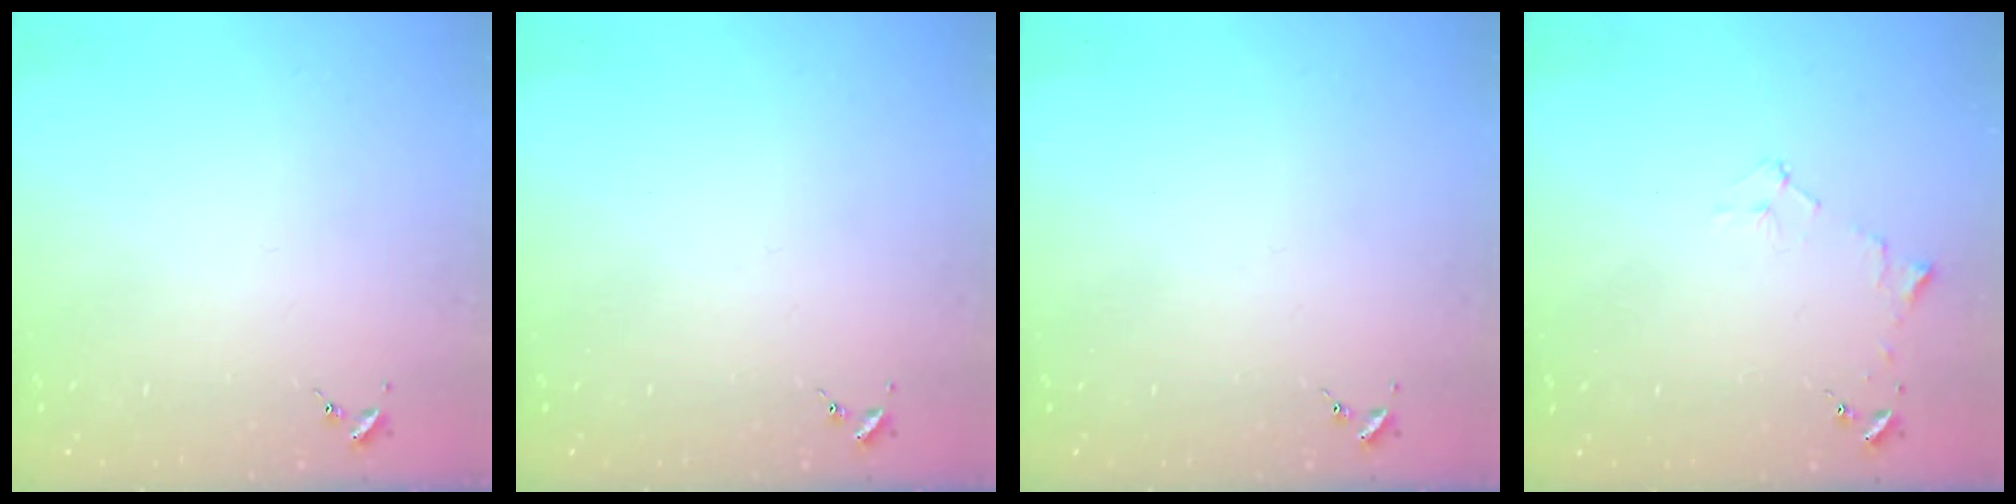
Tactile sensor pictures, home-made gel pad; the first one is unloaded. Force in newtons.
{"total": 0.0}
{"total": 0.0}
{"total": 6.2, "press": 6.1, "slide": 0.7}